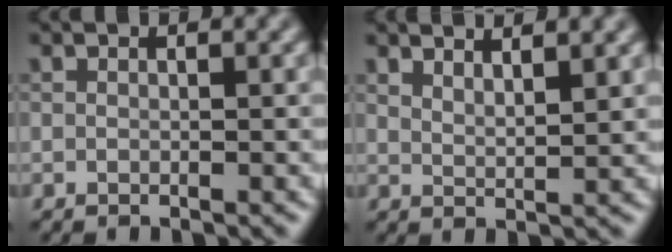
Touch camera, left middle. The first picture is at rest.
{"total": 2.9, "force": [2.4, 0.7, 1.5], "torque": [-0.009, 0.006, 0.030]}